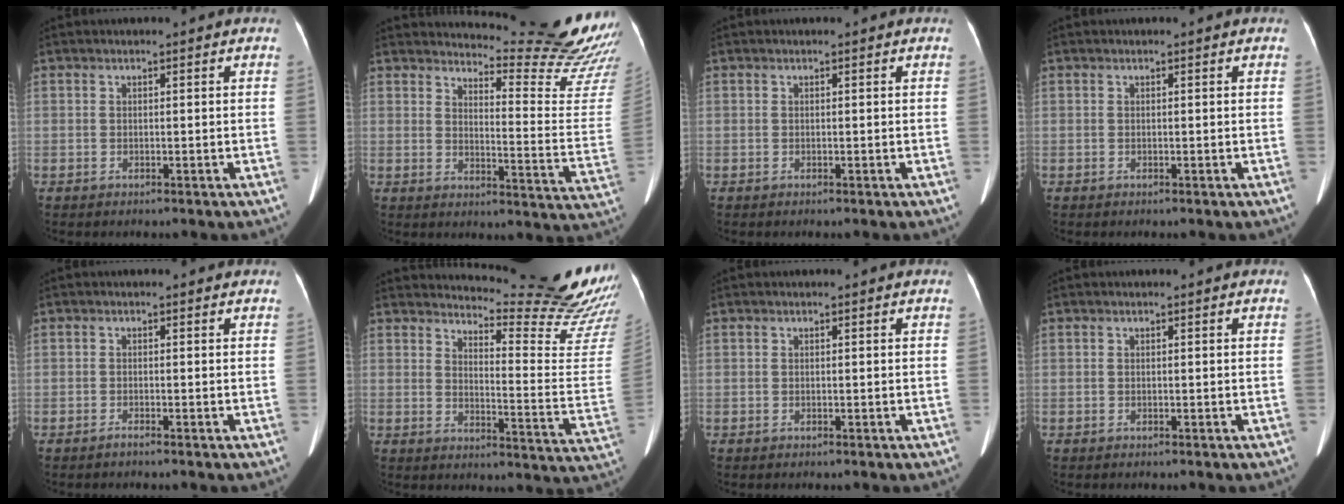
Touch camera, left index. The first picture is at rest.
{"total": 19.3, "force": [18.7, -0.9, 4.9], "torque": [-0.075, -0.173, 0.209]}
{"total": 0.0}
{"total": 0.0}
{"total": 0.7, "force": [0.0, 0.2, 0.7], "torque": [-0.013, 0.004, -0.007]}
{"total": 21.9, "force": [21.0, -0.4, 6.2], "torque": [-0.095, -0.172, 0.238]}
{"total": 0.0}
{"total": 0.0}